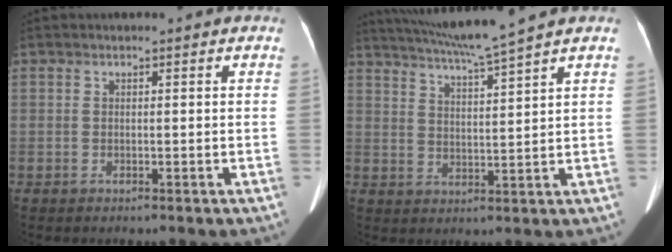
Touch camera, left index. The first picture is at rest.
{"total": 9.1, "force": [7.9, -2.1, 4.0], "torque": [-0.073, -0.001, 0.136]}